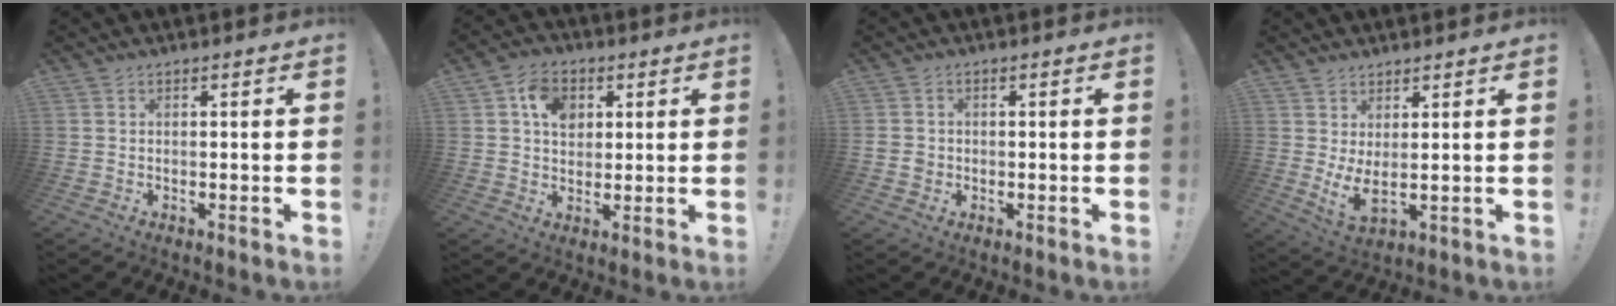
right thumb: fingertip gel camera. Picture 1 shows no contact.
{"total": 9.0, "force": [3.1, 7.1, 4.7], "torque": [-0.070, -0.001, 0.059]}
{"total": 2.6, "force": [-0.8, 2.3, 1.0], "torque": [-0.010, 0.004, -0.014]}
{"total": 5.1, "force": [2.5, 1.2, 4.3], "torque": [-0.064, -0.031, 0.046]}